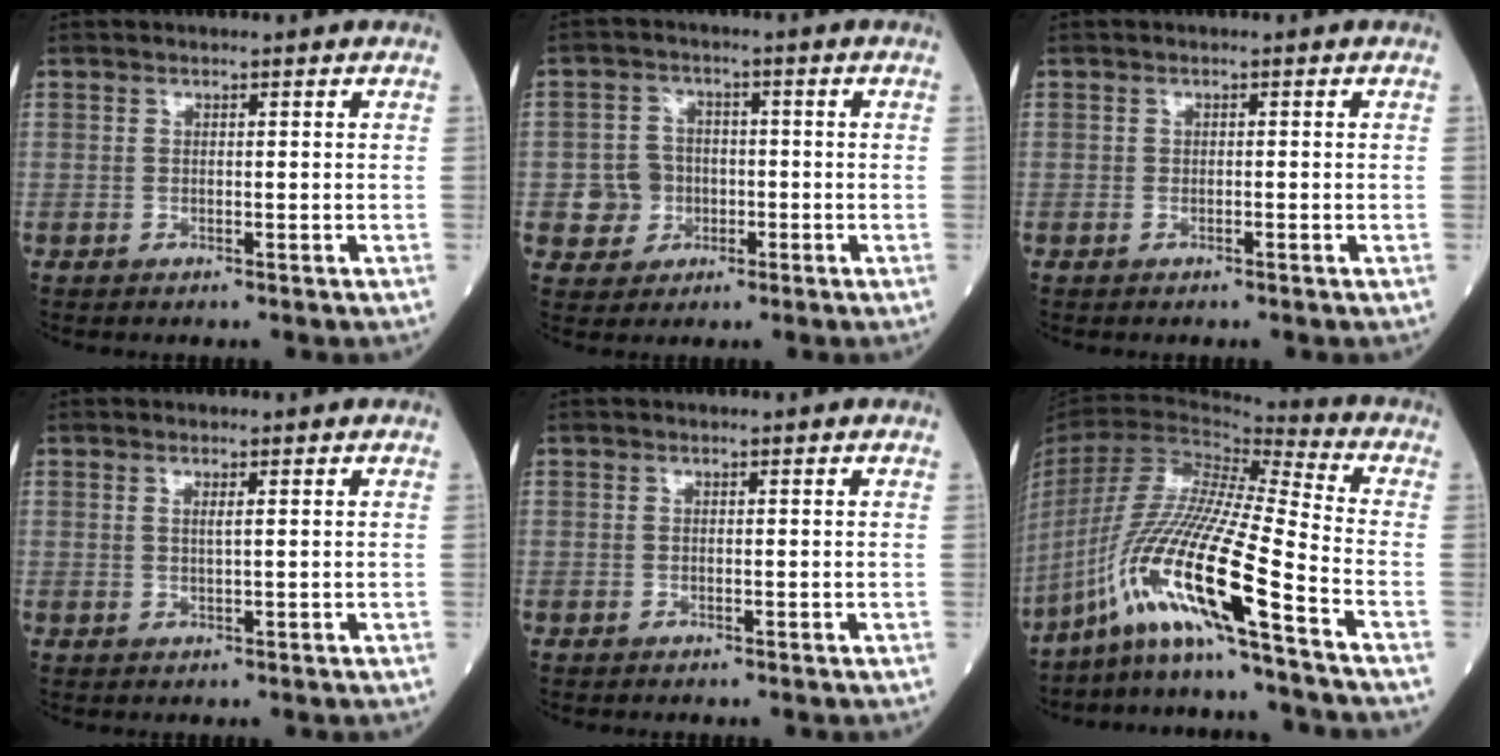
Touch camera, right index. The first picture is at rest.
{"total": 5.2, "force": [-1.2, 5.0, 1.1], "torque": [-0.019, 0.014, -0.012]}
{"total": 0.0}
{"total": 1.1, "force": [0.4, 0.0, 1.0], "torque": [-0.024, -0.001, 0.007]}
{"total": 0.0}
{"total": 19.2, "force": [-11.5, -1.6, 15.4], "torque": [-0.326, -0.032, -0.219]}